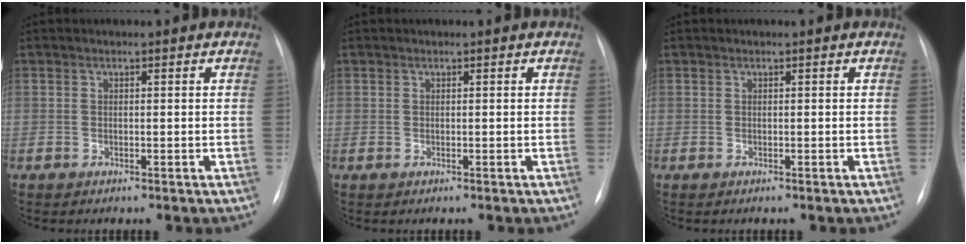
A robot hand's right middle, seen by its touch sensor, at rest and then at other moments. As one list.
[{"total": 0.0}, {"total": 0.0}]